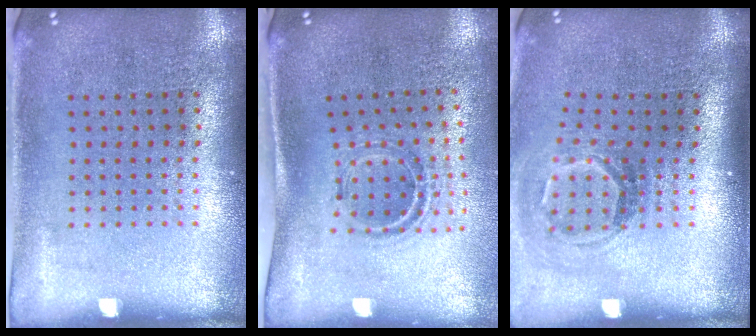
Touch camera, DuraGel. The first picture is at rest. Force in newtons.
{"total": 1.1, "press": 1.0, "slide": 0.4}
{"total": 1.8, "press": 1.2, "slide": 1.4}